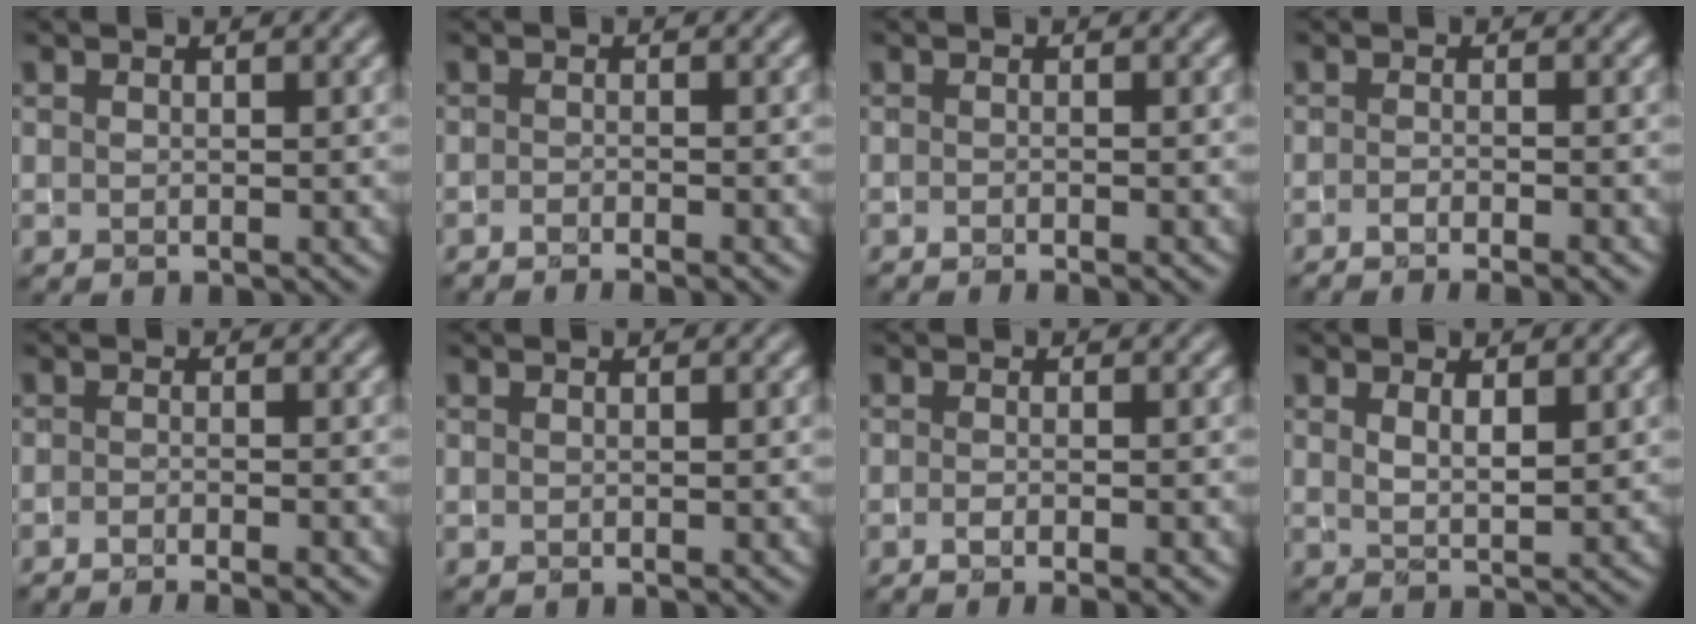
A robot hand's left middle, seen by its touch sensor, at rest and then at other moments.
{"total": 2.9, "force": [-2.2, 0.5, 1.9], "torque": [-0.027, 0.002, -0.041]}
{"total": 2.0, "force": [-1.5, 0.4, 1.3], "torque": [-0.015, -0.002, -0.026]}
{"total": 3.7, "force": [-2.6, 0.8, 2.5], "torque": [-0.038, 0.003, -0.041]}
{"total": 3.7, "force": [-2.8, 0.7, 2.4], "torque": [-0.033, 0.002, -0.049]}
{"total": 0.0}
{"total": 3.0, "force": [-1.5, 1.0, 2.4], "torque": [-0.031, -0.002, -0.020]}
{"total": 1.6, "force": [1.0, 0.4, 1.2], "torque": [-0.021, 0.000, 0.021]}